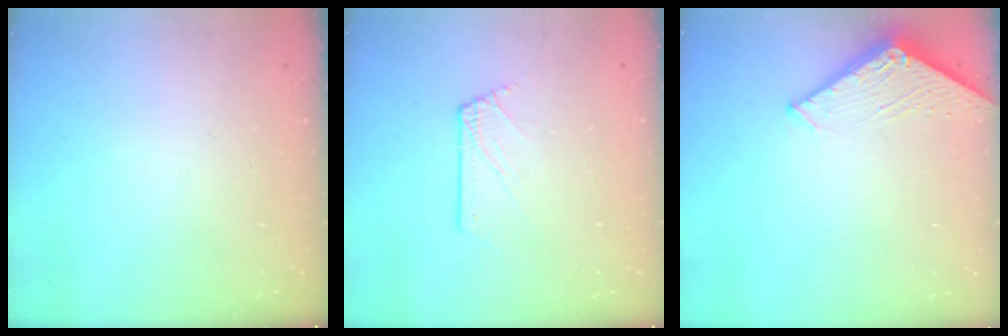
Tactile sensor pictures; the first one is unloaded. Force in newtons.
{"total": 2.3, "press": 2.3, "slide": 0.3}
{"total": 2.9, "press": 2.9, "slide": 0.3}